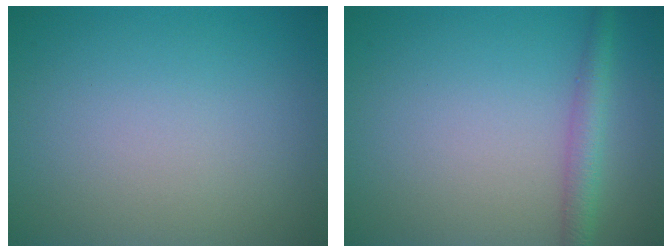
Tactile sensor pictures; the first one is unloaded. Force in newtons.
{"total": 2.4, "press": 2.4, "slide": 0.2}